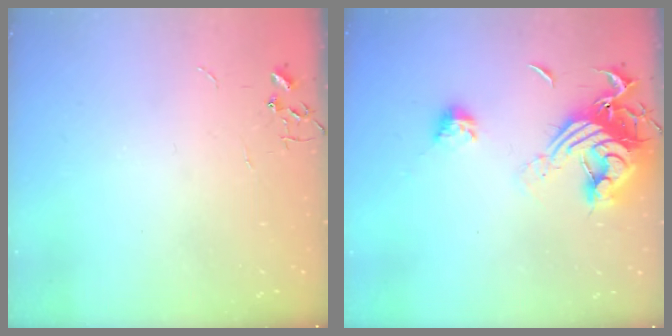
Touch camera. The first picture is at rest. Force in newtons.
{"total": 17.6, "press": 17.5, "slide": 1.2}